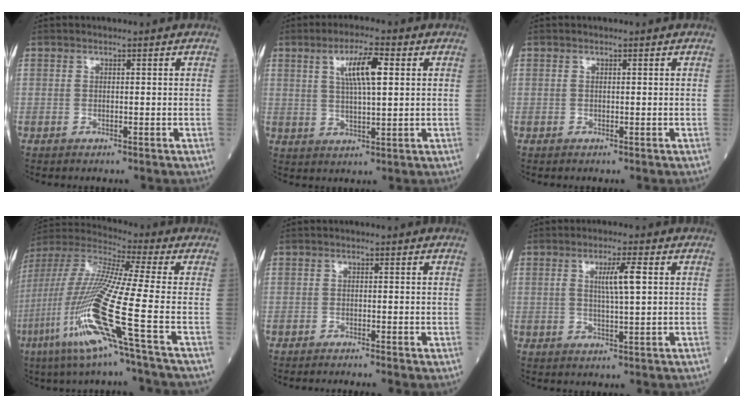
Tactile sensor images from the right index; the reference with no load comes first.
{"total": 7.0, "force": [2.4, 1.1, 6.5], "torque": [-0.119, 0.008, 0.042]}
{"total": 0.0}
{"total": 18.7, "force": [-7.2, -1.1, 17.3], "torque": [-0.376, -0.035, -0.153]}
{"total": 1.6, "force": [-1.3, -0.3, 0.8], "torque": [-0.011, 0.002, -0.023]}
{"total": 4.6, "force": [1.1, 0.1, 4.5], "torque": [-0.081, 0.001, 0.018]}